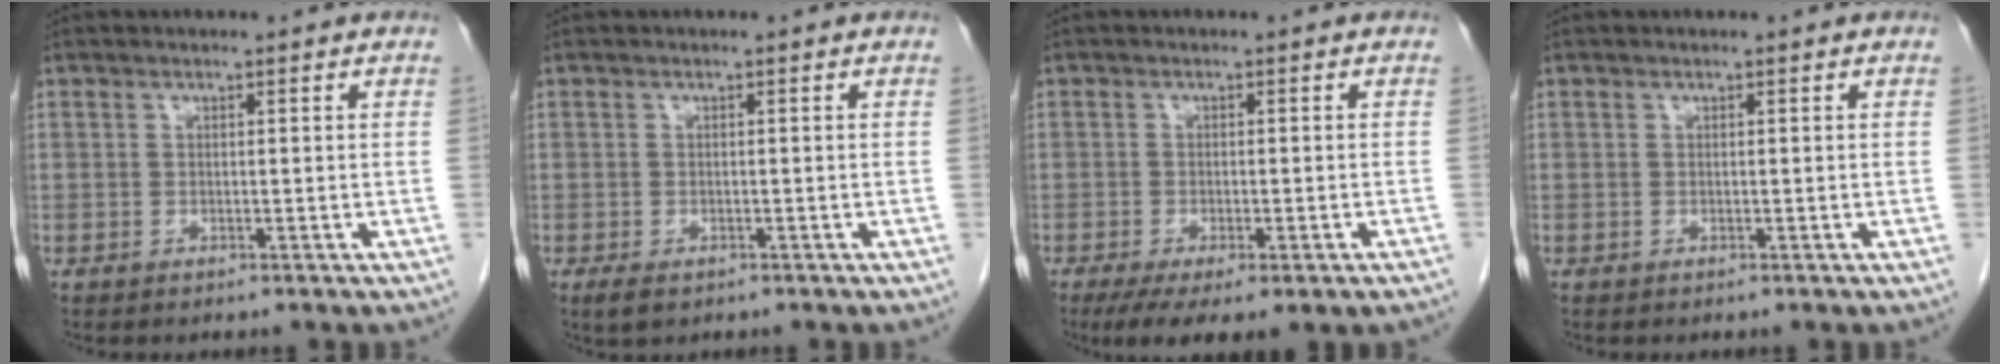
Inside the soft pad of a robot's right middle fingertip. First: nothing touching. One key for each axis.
{"total": 2.1, "fx": -1.2, "fy": 1.1, "fz": 1.3, "tx": -0.027, "ty": -0.003, "tz": -0.013}
{"total": 8.8, "fx": -6.0, "fy": 2.1, "fz": 6.1, "tx": -0.087, "ty": -0.017, "tz": -0.088}
{"total": 0.0}